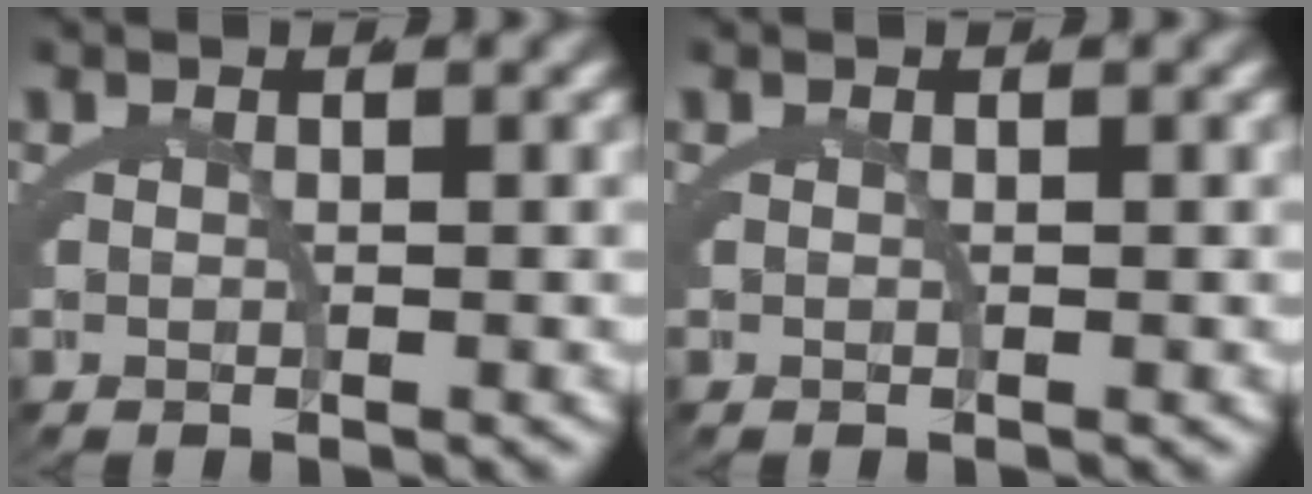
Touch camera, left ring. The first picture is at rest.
{"total": 0.0}